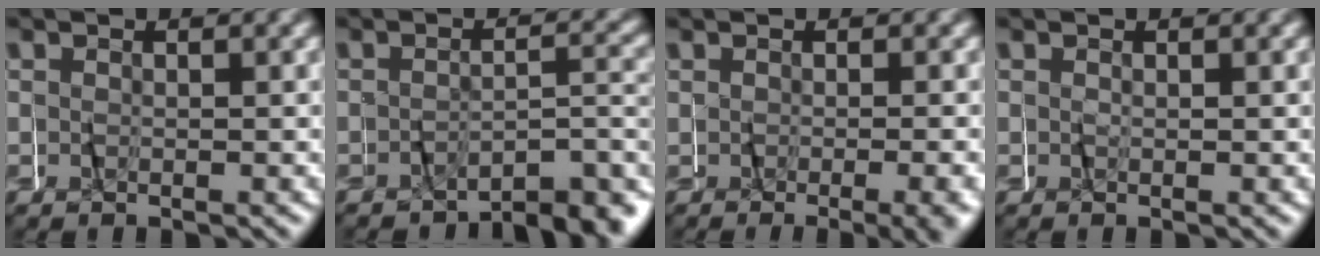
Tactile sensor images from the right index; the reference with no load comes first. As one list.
[{"total": 5.9, "force": [-4.7, 2.1, 3.0], "torque": [-0.034, -0.002, -0.075]}, {"total": 1.9, "force": [-0.8, -0.4, 1.7], "torque": [-0.022, -0.006, -0.011]}, {"total": 0.0}]